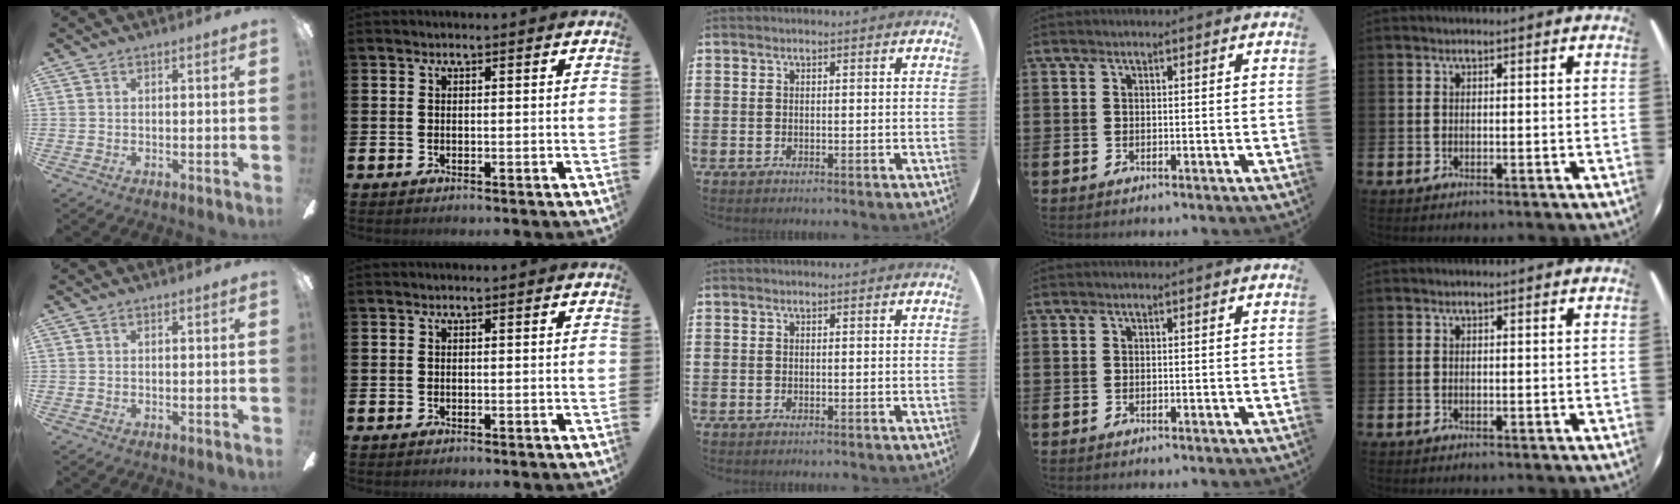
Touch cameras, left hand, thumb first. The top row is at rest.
{}